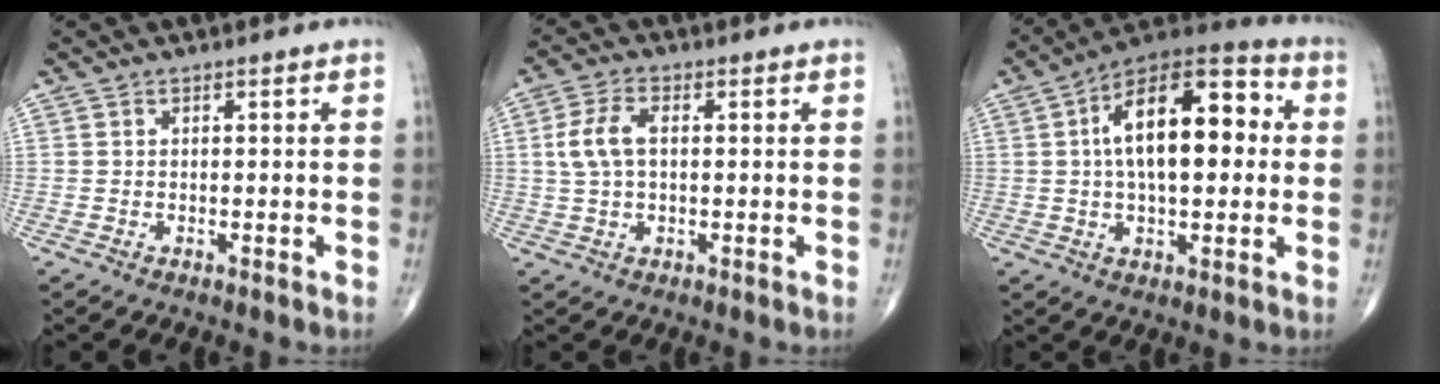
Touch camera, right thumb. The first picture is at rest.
{"total": 6.2, "force": [0.8, 3.4, 5.1], "torque": [-0.116, 0.014, 0.014]}
{"total": 18.8, "force": [2.6, 9.2, 16.2], "torque": [-0.233, 0.031, 0.031]}